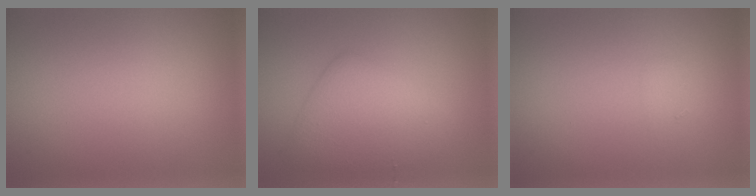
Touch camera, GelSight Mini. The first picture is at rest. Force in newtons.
{"total": 5.1, "press": 5.1, "slide": 0.2}
{"total": 0.7, "press": 0.7, "slide": 0.0}